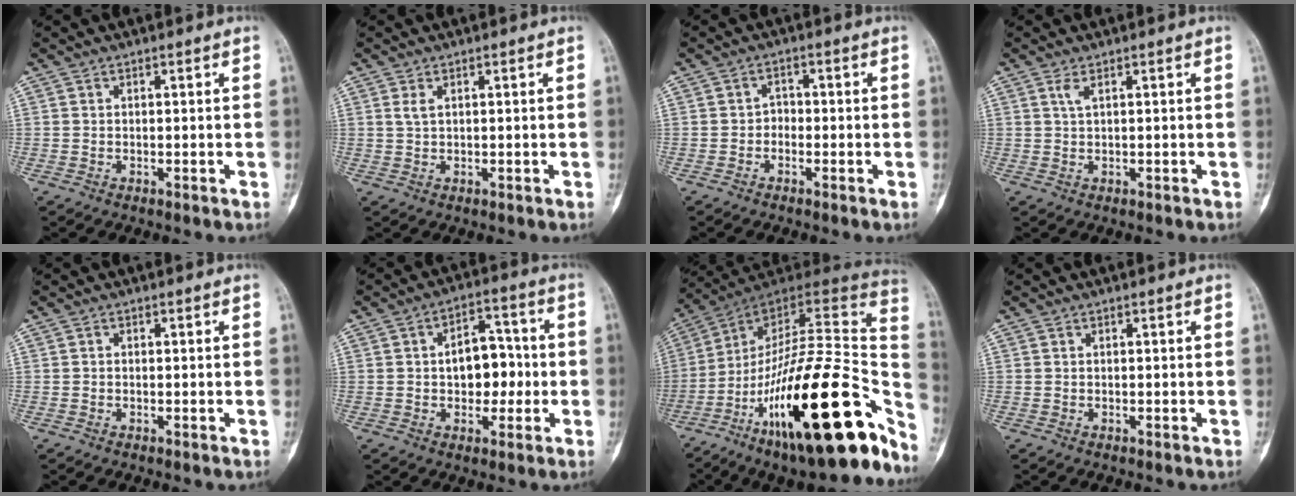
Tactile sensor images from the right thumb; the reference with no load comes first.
{"total": 1.3, "force": [0.7, 0.5, 1.0], "torque": [-0.023, 0.008, 0.018]}
{"total": 1.8, "force": [-0.7, 1.5, 0.8], "torque": [0.007, 0.013, -0.020]}
{"total": 1.3, "force": [0.7, 0.1, 1.1], "torque": [-0.025, 0.002, 0.017]}
{"total": 0.0}
{"total": 9.3, "force": [-0.3, 6.3, 6.9], "torque": [-0.057, 0.027, -0.010]}
{"total": 34.9, "force": [-14.9, 10.5, 29.8], "torque": [-0.376, 0.070, -0.235]}
{"total": 0.0}